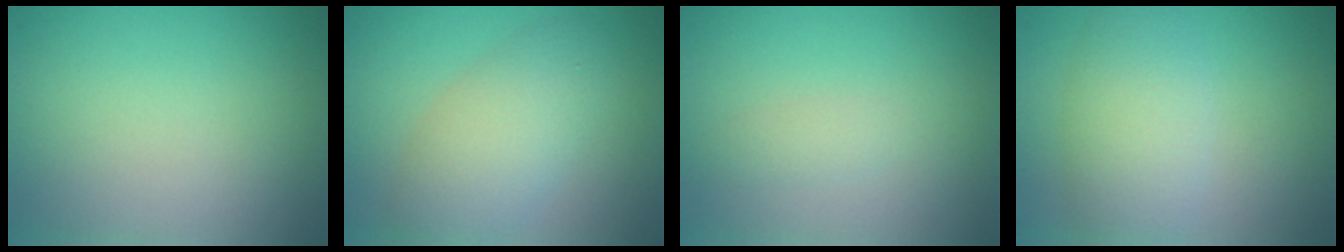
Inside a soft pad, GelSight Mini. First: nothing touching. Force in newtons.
{"total": 4.7, "press": 4.7, "slide": 0.3}
{"total": 0.9, "press": 0.9, "slide": 0.0}
{"total": 4.6, "press": 4.6, "slide": 0.1}